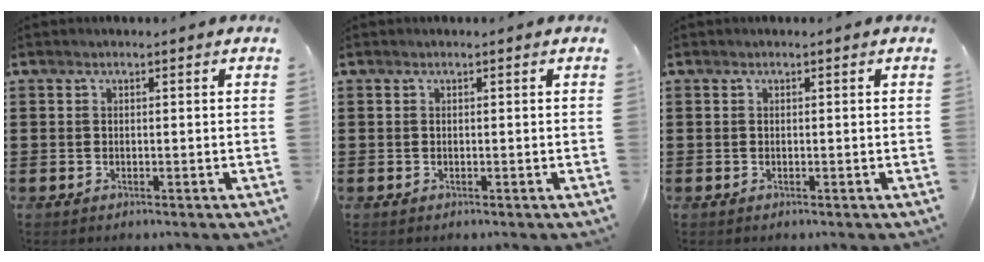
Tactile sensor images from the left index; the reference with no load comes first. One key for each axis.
{"total": 0.0}
{"total": 0.0}